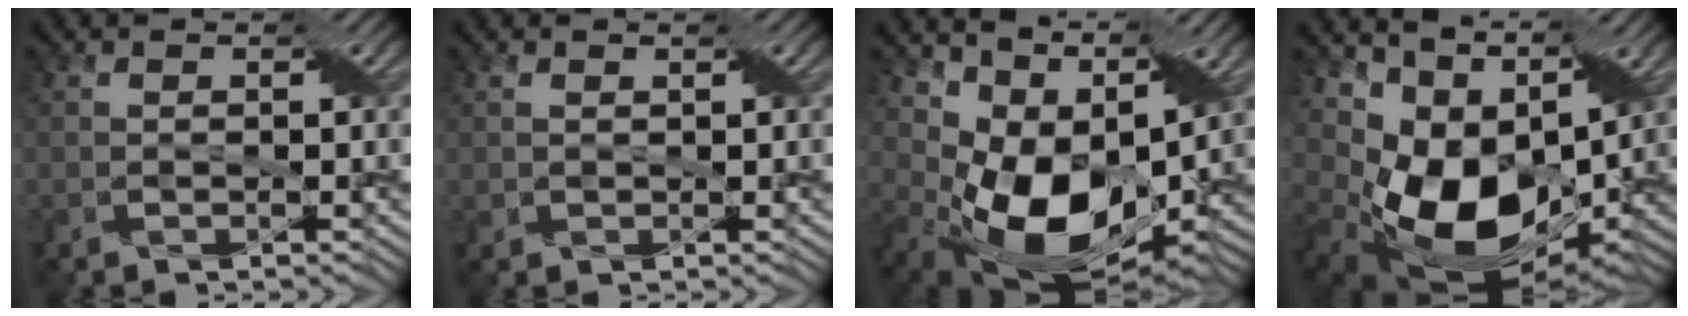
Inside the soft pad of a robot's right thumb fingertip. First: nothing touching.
{"total": 1.0, "force": [0.5, 0.7, 0.4], "torque": [-0.012, -0.002, 0.013]}
{"total": 12.5, "force": [3.1, 8.0, 9.0], "torque": [-0.182, -0.023, 0.063]}
{"total": 14.1, "force": [1.9, 10.0, 9.8], "torque": [-0.214, -0.027, 0.047]}